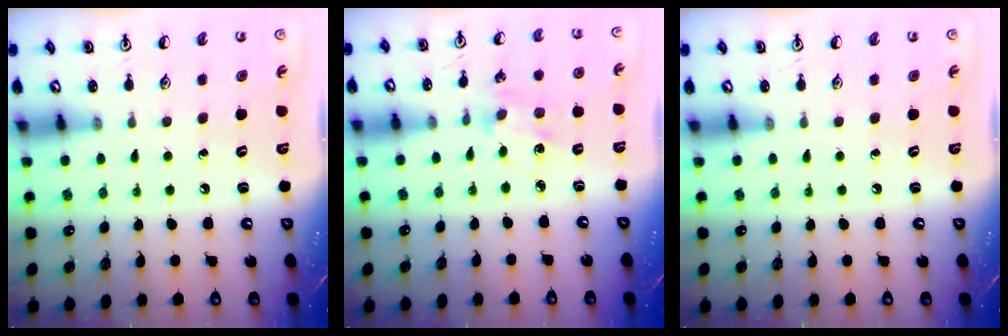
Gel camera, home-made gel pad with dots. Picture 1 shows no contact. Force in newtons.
{"total": 2.9, "press": 2.9, "slide": 0.3}
{"total": 0.0}